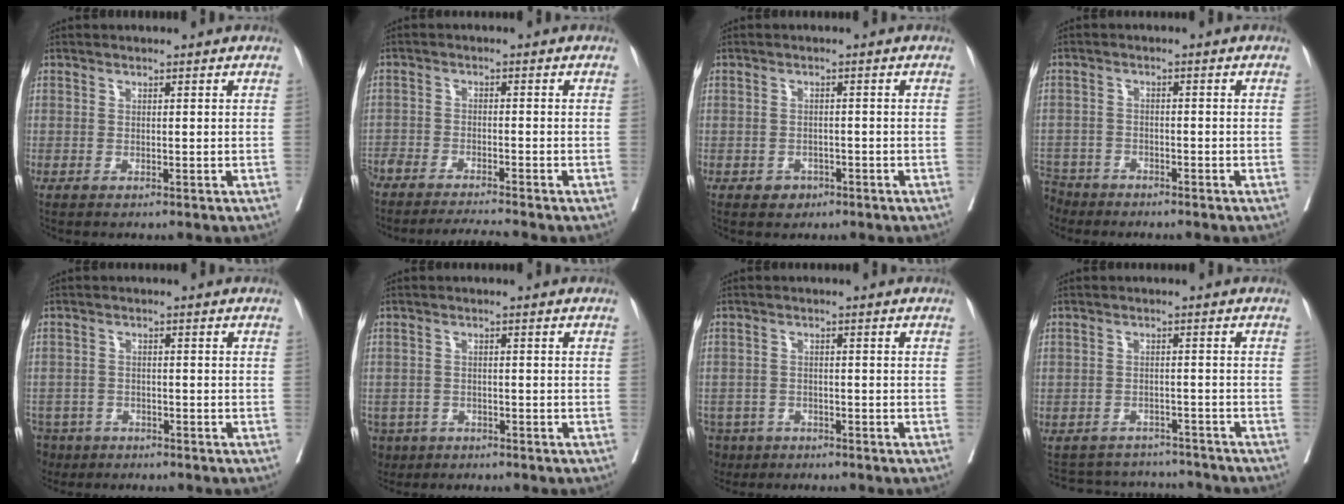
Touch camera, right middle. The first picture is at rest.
{"total": 6.9, "force": [-6.5, -0.5, 2.1], "torque": [-0.030, -0.003, -0.112]}
{"total": 2.1, "force": [-1.2, 1.7, 0.5], "torque": [-0.004, 0.006, -0.014]}
{"total": 6.2, "force": [-5.4, 2.8, 0.4], "torque": [-0.012, -0.008, -0.102]}
{"total": 8.1, "force": [-6.1, 5.1, 1.6], "torque": [-0.048, -0.008, -0.101]}
{"total": 6.7, "force": [-4.7, 4.6, 1.1], "torque": [-0.030, -0.003, -0.079]}
{"total": 7.7, "force": [-5.6, 5.0, 1.3], "torque": [-0.041, -0.007, -0.092]}
{"total": 10.5, "force": [-9.8, 3.7, 0.8], "torque": [-0.010, 0.019, -0.127]}